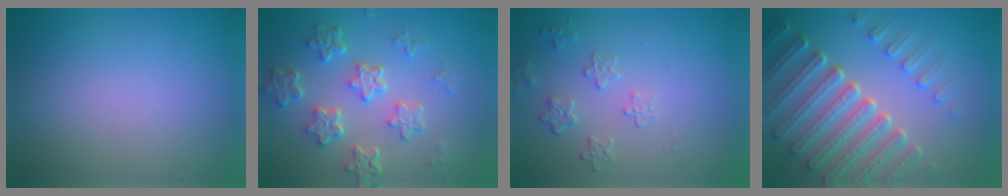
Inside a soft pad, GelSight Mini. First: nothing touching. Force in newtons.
{"total": 5.3, "press": 4.1, "slide": 3.4}
{"total": 1.9, "press": 1.3, "slide": 1.4}
{"total": 7.6, "press": 5.7, "slide": 5.1}